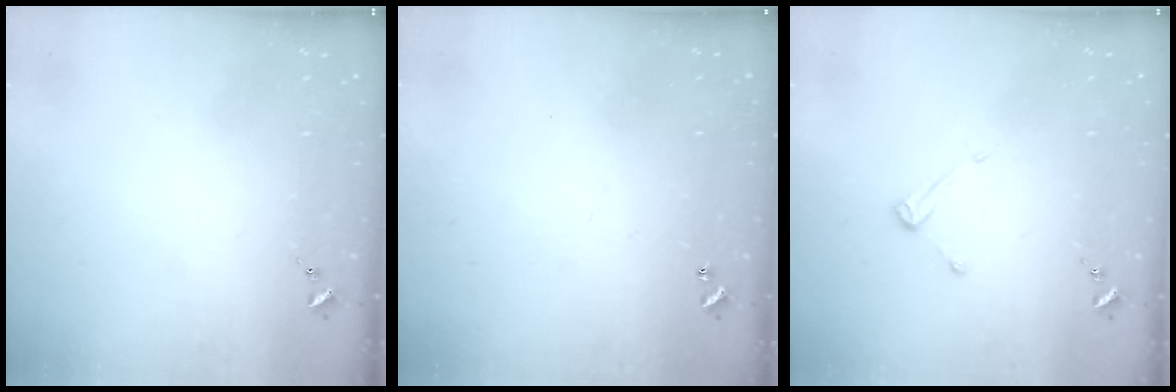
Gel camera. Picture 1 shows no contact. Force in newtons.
{"total": 1.0, "press": 1.0, "slide": 0.2}
{"total": 3.8, "press": 3.8, "slide": 0.4}